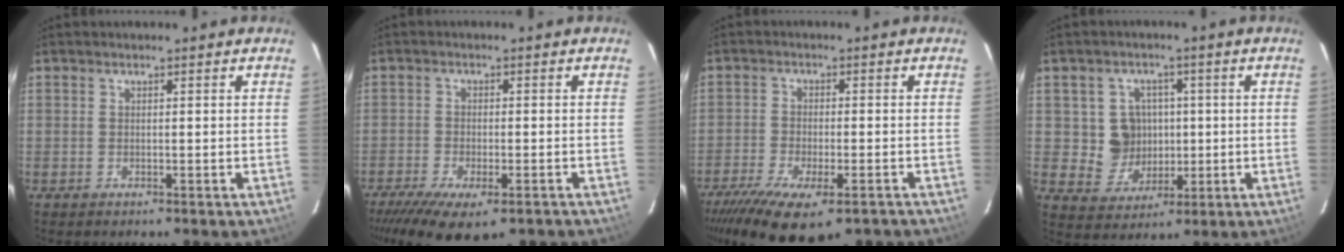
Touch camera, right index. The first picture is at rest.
{"total": 12.9, "force": [-9.3, 4.4, 7.9], "torque": [-0.168, -0.044, -0.145]}
{"total": 16.5, "force": [-11.6, 5.8, 10.2], "torque": [-0.210, -0.052, -0.179]}
{"total": 7.8, "force": [0.5, 7.5, 1.9], "torque": [-0.052, 0.016, 0.020]}